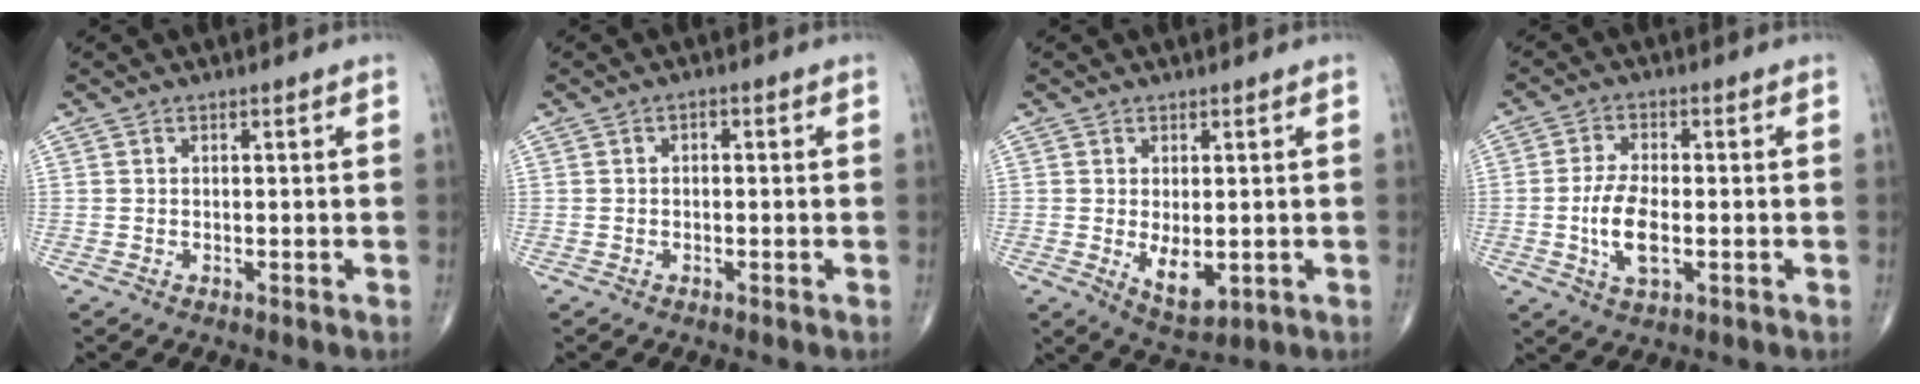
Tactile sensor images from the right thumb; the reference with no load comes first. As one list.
[{"total": 1.0, "force": [-0.1, 0.7, 0.7], "torque": [-0.002, 0.006, -0.007]}, {"total": 5.8, "force": [-0.7, 2.9, 4.9], "torque": [-0.067, -0.015, 0.002]}, {"total": 7.5, "force": [-1.4, 3.4, 6.6], "torque": [-0.133, 0.002, -0.025]}]